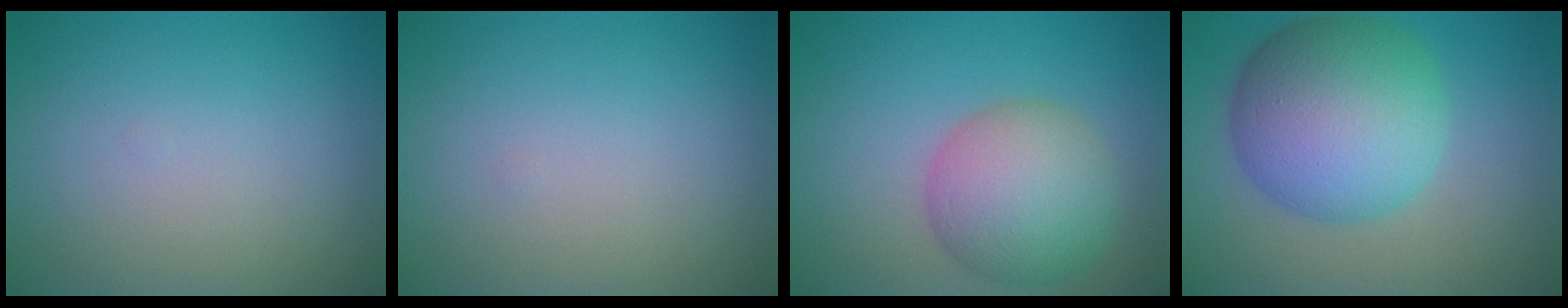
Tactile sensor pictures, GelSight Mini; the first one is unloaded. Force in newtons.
{"total": 0.0}
{"total": 6.6, "press": 6.5, "slide": 0.3}
{"total": 10.5, "press": 10.5, "slide": 0.2}